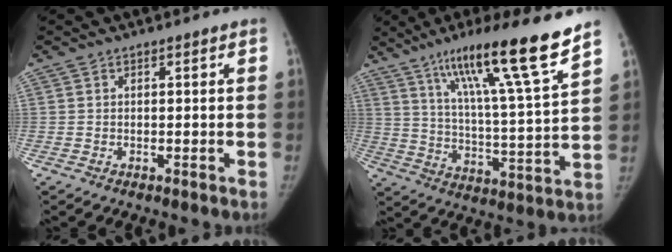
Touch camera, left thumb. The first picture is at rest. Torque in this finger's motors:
{"motor_torque": [0.25, 0.20, 1.49, -1.28, 0.13]}